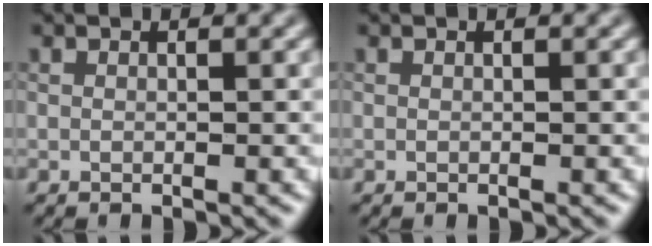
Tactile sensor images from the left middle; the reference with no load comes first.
{"total": 0.0}